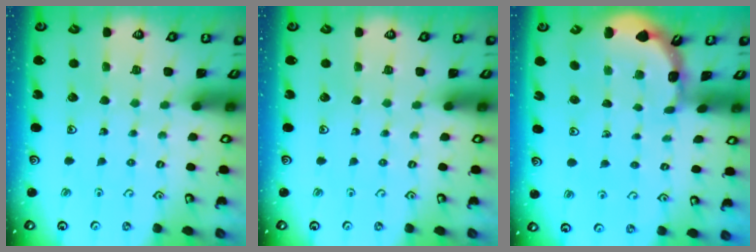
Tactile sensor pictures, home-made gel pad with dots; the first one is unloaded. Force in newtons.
{"total": 0.0}
{"total": 1.6, "press": 1.6, "slide": 0.3}